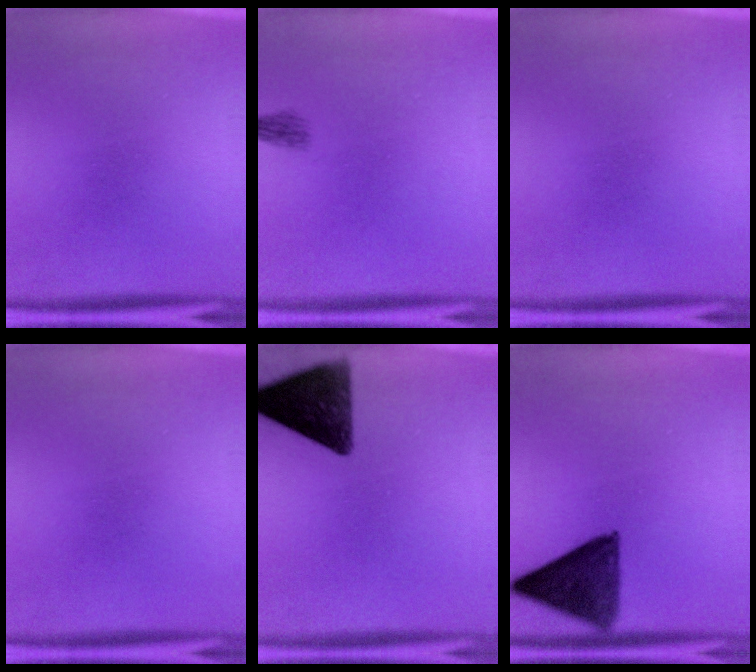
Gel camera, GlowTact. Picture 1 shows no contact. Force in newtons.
{"total": 1.4}
{"total": 0.0}
{"total": 0.0}
{"total": 12.0}
{"total": 11.1}